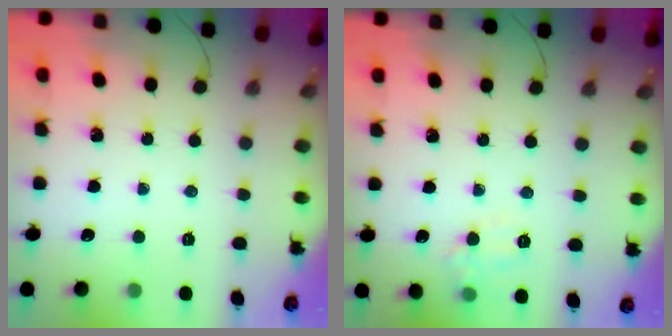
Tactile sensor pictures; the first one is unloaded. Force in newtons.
{"total": 8.0, "press": 7.9, "slide": 1.5}